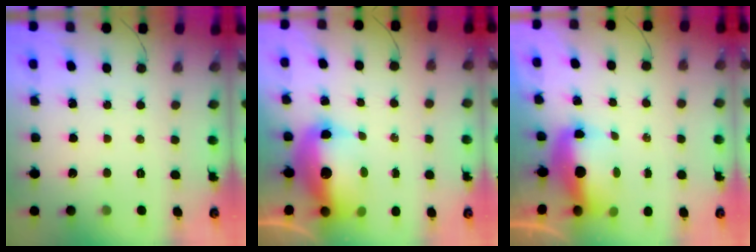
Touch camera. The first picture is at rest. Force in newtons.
{"total": 12.5, "press": 12.2, "slide": 2.7}
{"total": 8.6, "press": 8.4, "slide": 1.6}